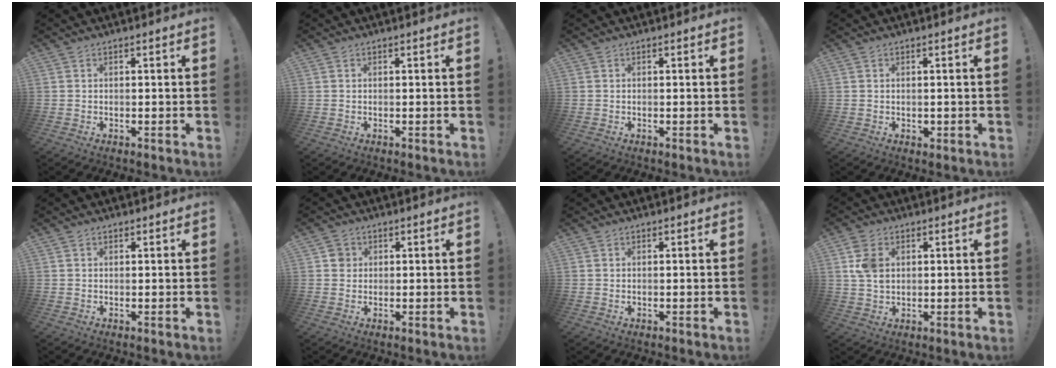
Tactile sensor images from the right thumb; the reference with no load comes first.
{"total": 0.0}
{"total": 0.0}
{"total": 0.9, "force": [0.1, 0.9, 0.3], "torque": [0.000, 0.000, 0.001]}
{"total": 0.6, "force": [0.4, 0.4, 0.1], "torque": [0.002, -0.001, 0.008]}
{"total": 3.1, "force": [0.6, 2.9, 0.9], "torque": [-0.010, 0.004, 0.011]}
{"total": 0.0}
{"total": 6.8, "force": [1.8, 4.8, 4.4], "torque": [-0.076, 0.004, 0.035]}